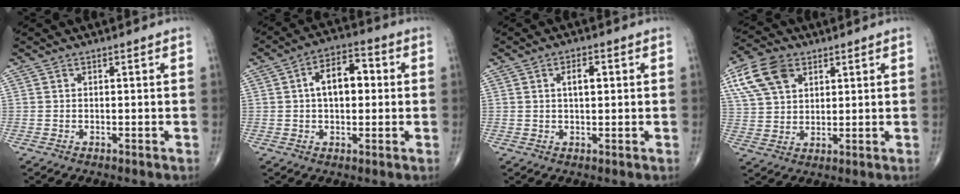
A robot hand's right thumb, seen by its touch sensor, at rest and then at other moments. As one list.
[{"total": 8.9, "force": [1.0, 5.1, 7.2], "torque": [-0.103, 0.018, 0.010]}, {"total": 3.2, "force": [0.8, 1.5, 2.8], "torque": [-0.047, -0.002, 0.012]}, {"total": 11.3, "force": [5.2, 7.3, 6.8], "torque": [-0.125, -0.002, 0.101]}]